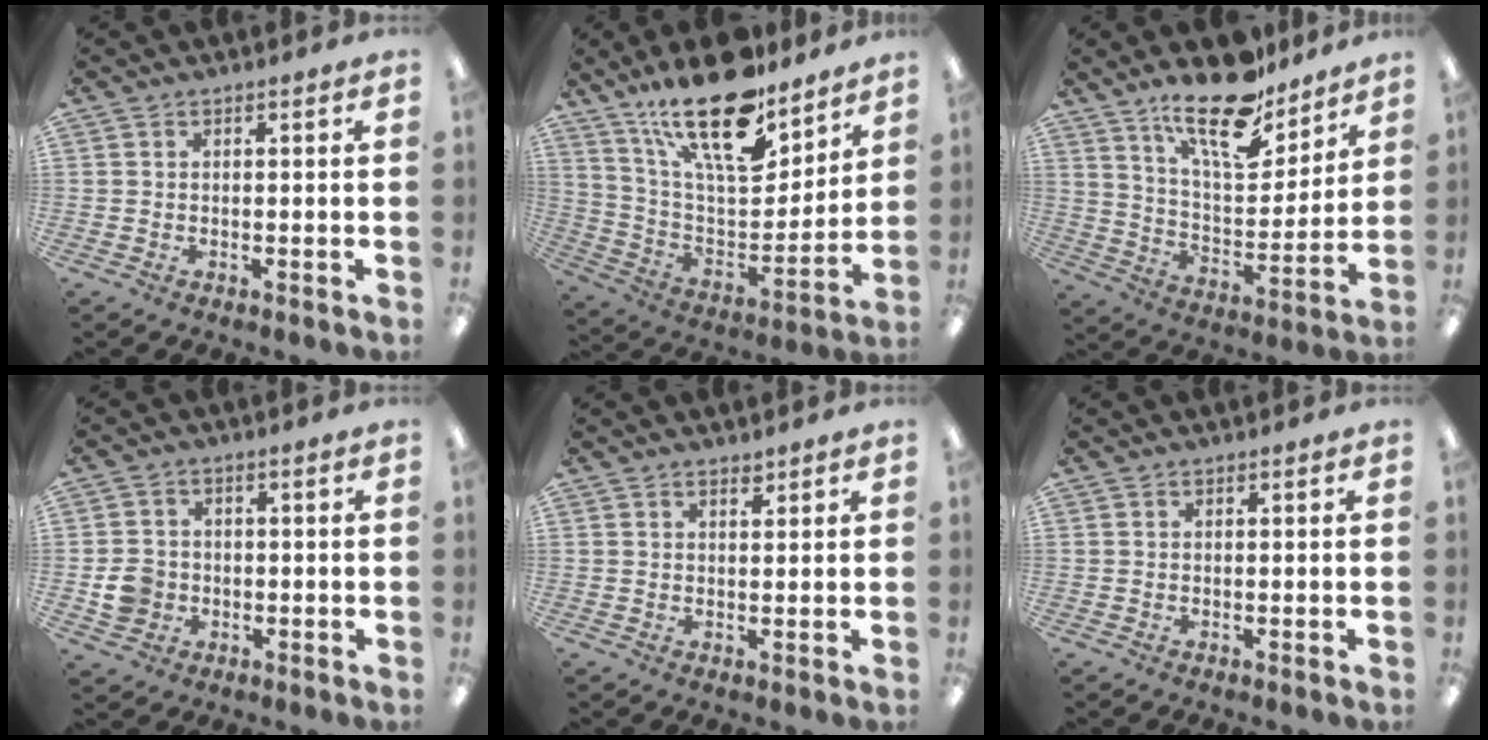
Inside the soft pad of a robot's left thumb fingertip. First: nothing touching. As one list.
[{"total": 24.0, "force": [16.7, 8.8, 14.8], "torque": [-0.256, -0.103, 0.286]}, {"total": 18.3, "force": [13.8, 6.6, 10.0], "torque": [-0.169, -0.085, 0.235]}, {"total": 5.7, "force": [-1.3, 5.2, 2.0], "torque": [-0.033, 0.010, -0.020]}, {"total": 1.6, "force": [1.4, 0.4, 0.4], "torque": [-0.002, -0.005, 0.025]}, {"total": 0.0}]